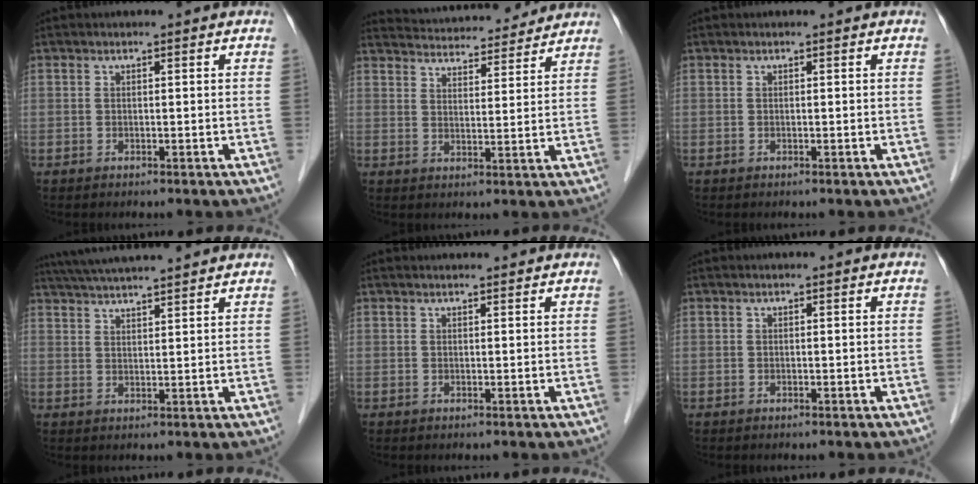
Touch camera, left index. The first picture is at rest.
{"total": 15.1, "force": [14.4, 2.7, 3.8], "torque": [-0.058, 0.027, 0.203]}
{"total": 0.0}
{"total": 12.2, "force": [11.0, 0.5, 5.1], "torque": [-0.094, 0.035, 0.167]}
{"total": 2.8, "force": [2.7, 0.4, 0.6], "torque": [-0.009, 0.019, 0.035]}
{"total": 0.0}